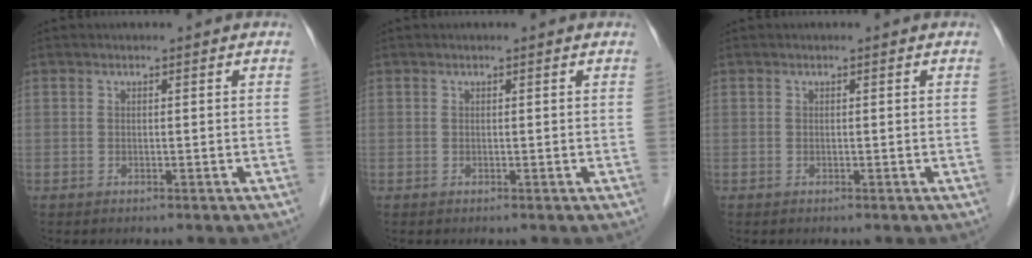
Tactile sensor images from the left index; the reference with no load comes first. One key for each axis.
{"total": 0.0}
{"total": 0.0}